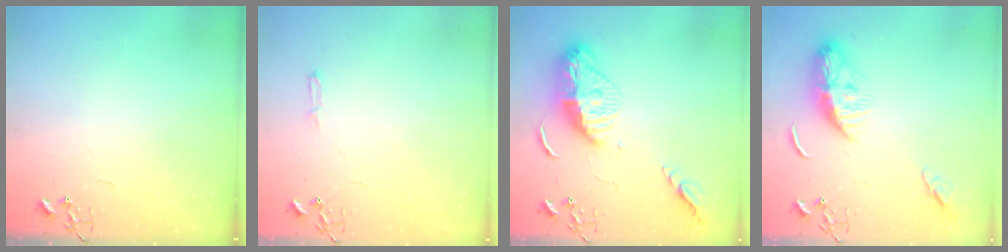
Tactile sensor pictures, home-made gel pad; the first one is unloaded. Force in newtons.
{"total": 3.8, "press": 3.8, "slide": 0.5}
{"total": 14.6, "press": 14.5, "slide": 1.2}
{"total": 11.4, "press": 11.3, "slide": 1.0}